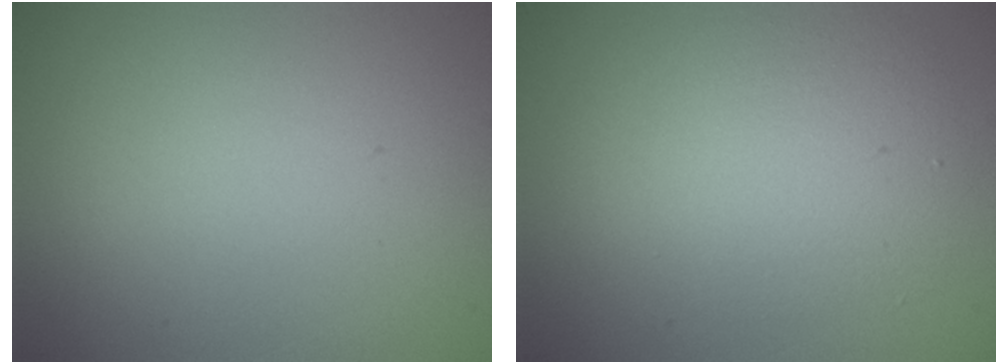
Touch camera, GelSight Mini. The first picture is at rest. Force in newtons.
{"total": 4.8, "press": 4.8, "slide": 0.3}